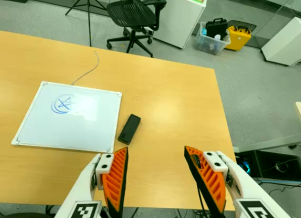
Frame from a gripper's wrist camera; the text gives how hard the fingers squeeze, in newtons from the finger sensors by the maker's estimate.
{"total": 0.0}